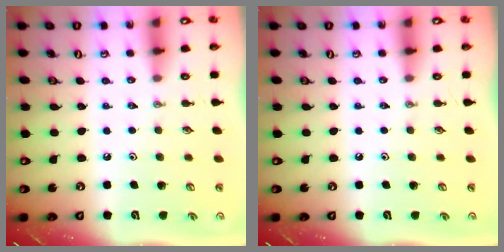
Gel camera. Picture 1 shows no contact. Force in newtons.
{"total": 0.0}